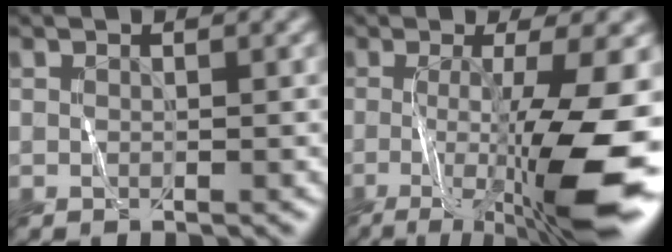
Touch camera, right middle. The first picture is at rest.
{"total": 10.9, "force": [-2.3, 2.5, 10.4], "torque": [-0.168, -0.025, -0.032]}